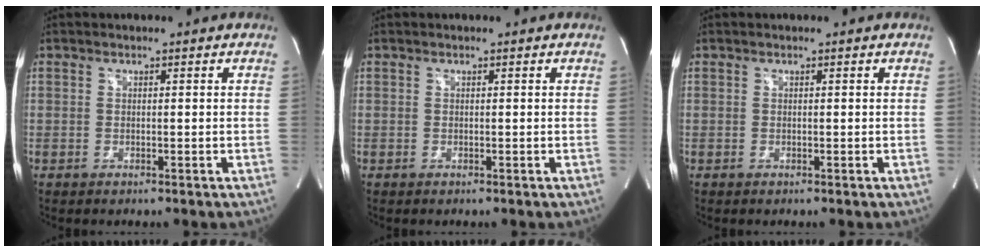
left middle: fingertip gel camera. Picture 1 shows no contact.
{"total": 0.0}
{"total": 0.0}